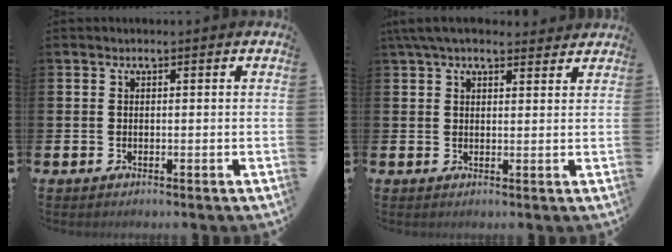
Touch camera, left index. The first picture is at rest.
{"total": 4.8, "force": [4.1, 1.4, 2.0], "torque": [-0.042, -0.010, 0.076]}